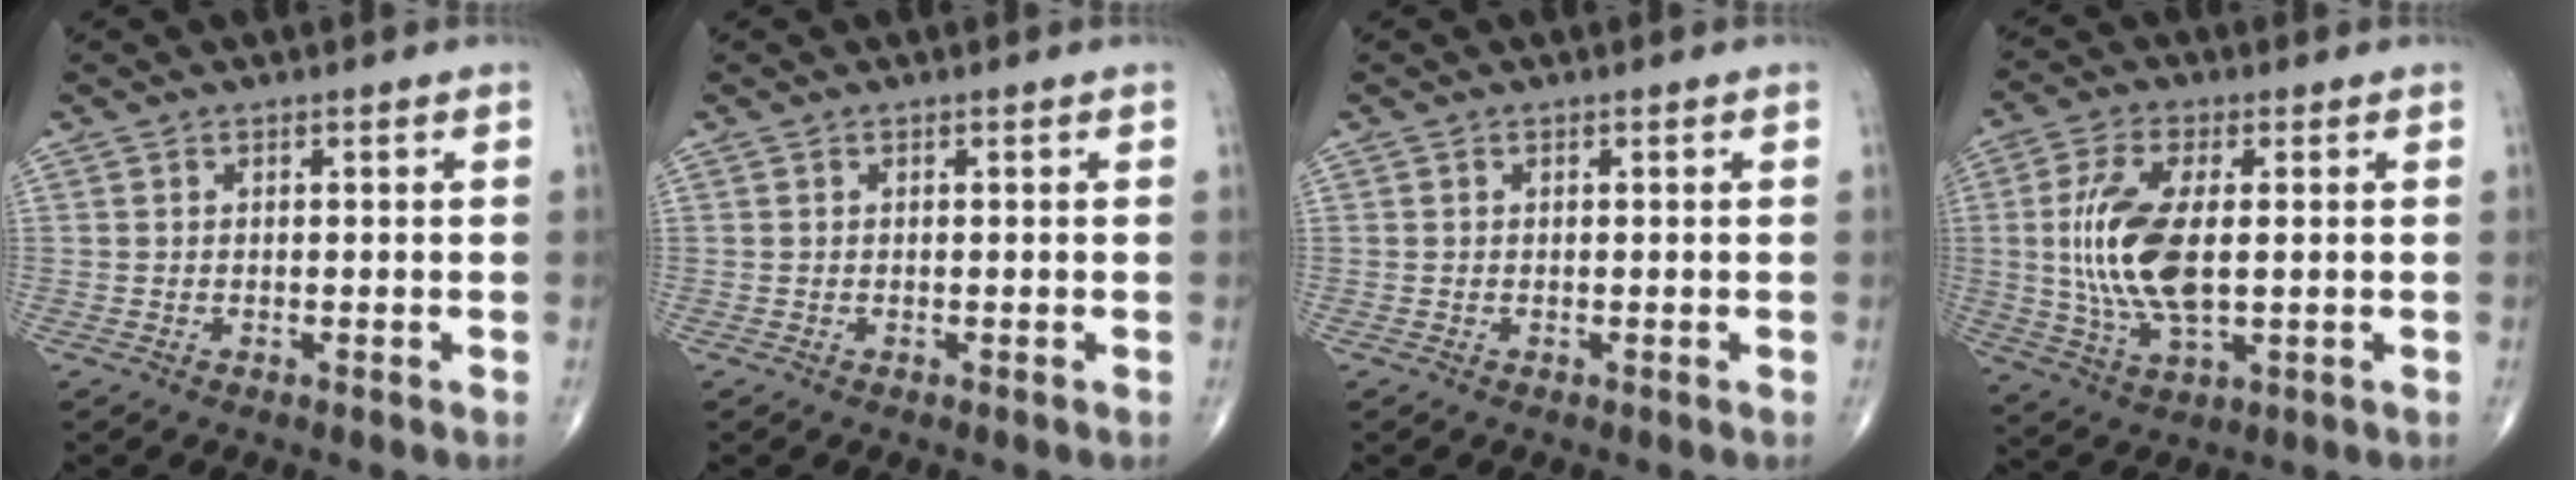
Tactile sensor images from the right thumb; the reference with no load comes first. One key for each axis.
{"total": 0.0}
{"total": 0.0}
{"total": 14.0, "fx": 0.7, "fy": 6.3, "fz": 12.5, "tx": -0.263, "ty": -0.008, "tz": 0.018}